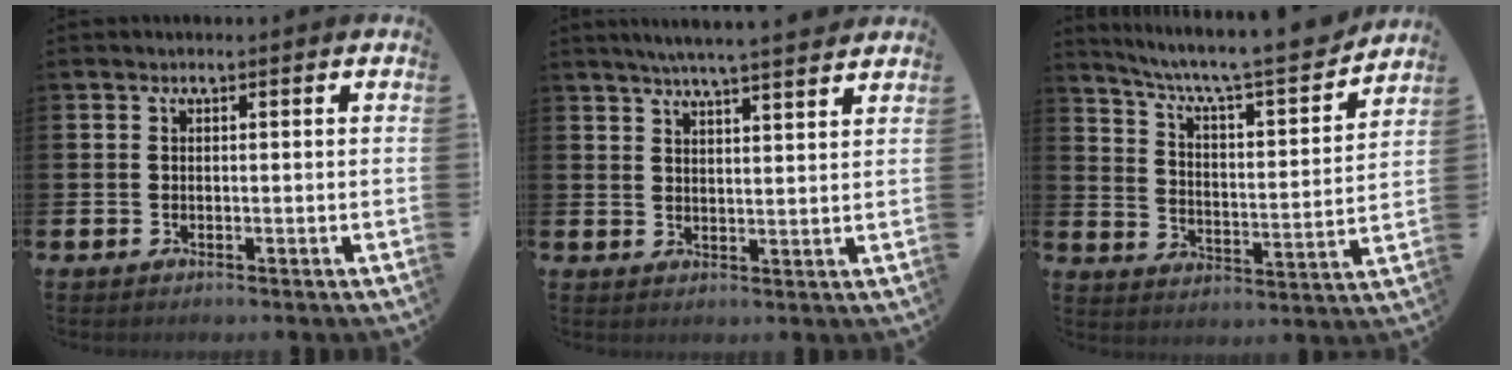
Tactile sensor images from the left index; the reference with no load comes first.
{"total": 5.4, "force": [5.2, -0.6, 1.5], "torque": [-0.042, -0.022, 0.091]}
{"total": 7.6, "force": [6.6, 1.0, 3.6], "torque": [-0.094, -0.049, 0.105]}